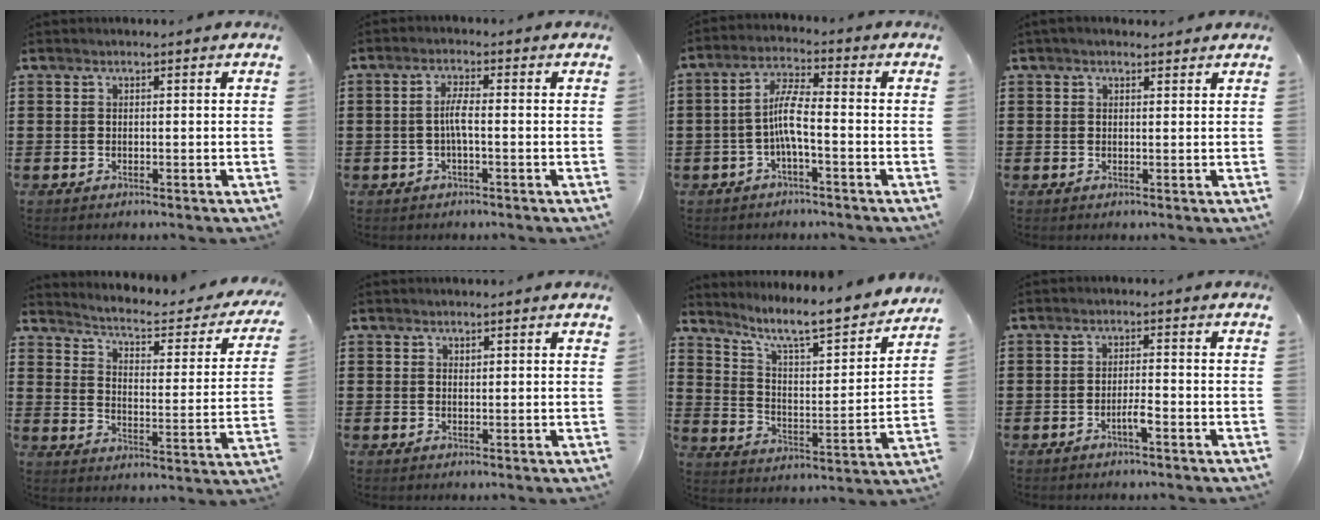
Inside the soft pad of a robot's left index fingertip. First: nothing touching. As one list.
[{"total": 3.1, "force": [-0.5, 0.4, 3.0], "torque": [-0.064, -0.002, -0.012]}, {"total": 6.0, "force": [-1.5, 1.7, 5.6], "torque": [-0.123, 0.003, -0.033]}, {"total": 1.3, "force": [1.1, 0.5, 0.5], "torque": [-0.013, 0.005, 0.021]}, {"total": 3.3, "force": [2.8, 0.5, 1.7], "torque": [-0.051, -0.026, 0.036]}, {"total": 1.0, "force": [0.9, 0.3, 0.2], "torque": [-0.005, 0.002, 0.017]}, {"total": 8.5, "force": [7.3, 0.7, 4.3], "torque": [-0.099, -0.056, 0.116]}, {"total": 2.4, "force": [-1.3, 0.3, 2.0], "torque": [-0.036, 0.003, -0.023]}]